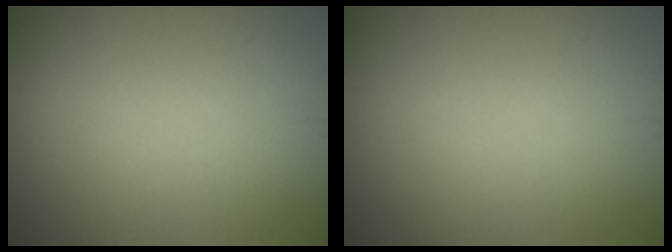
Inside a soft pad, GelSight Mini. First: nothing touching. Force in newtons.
{"total": 0.0}